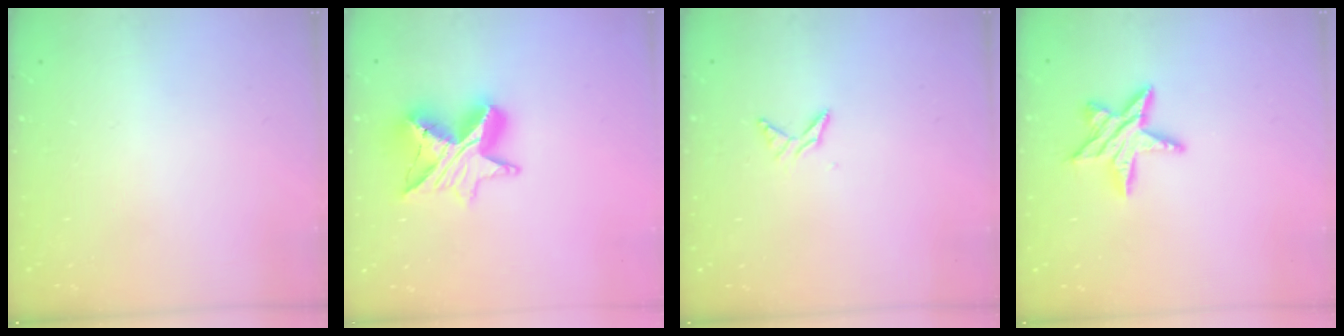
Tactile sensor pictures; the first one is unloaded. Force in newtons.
{"total": 12.1, "press": 12.1, "slide": 1.0}
{"total": 4.6, "press": 4.6, "slide": 0.6}
{"total": 10.4, "press": 10.4, "slide": 0.5}